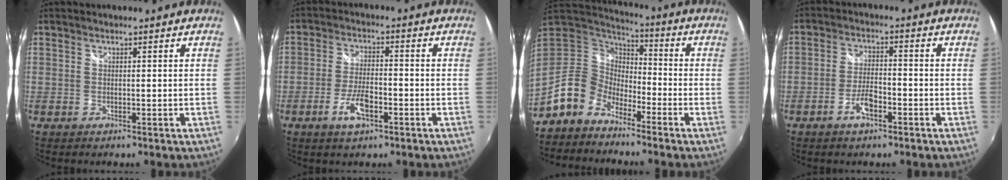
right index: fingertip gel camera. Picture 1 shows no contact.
{"total": 6.4, "force": [-3.1, 2.2, 5.2], "torque": [-0.111, -0.003, -0.057]}
{"total": 10.8, "force": [-7.2, 7.2, 3.8], "torque": [-0.086, 0.018, -0.144]}
{"total": 4.9, "force": [-2.8, 1.6, 3.6], "torque": [-0.081, 0.003, -0.050]}